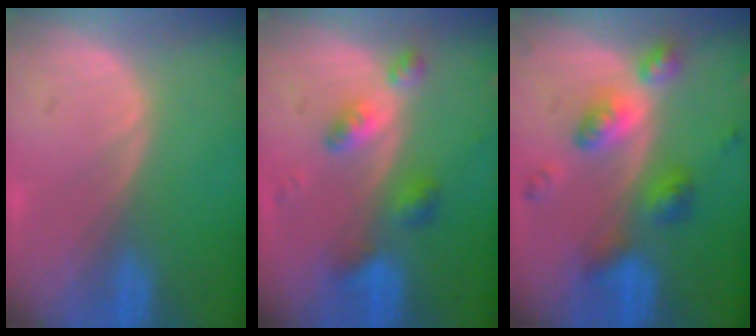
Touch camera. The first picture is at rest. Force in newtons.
{"total": 5.5, "press": 4.8, "slide": 2.7}
{"total": 6.7, "press": 6.6, "slide": 0.5}